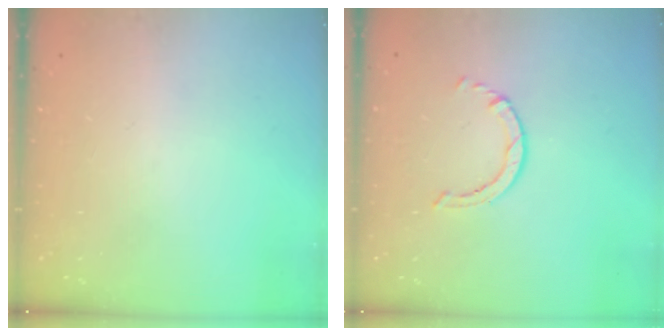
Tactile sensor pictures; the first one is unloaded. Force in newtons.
{"total": 0.8, "press": 0.7, "slide": 0.2}